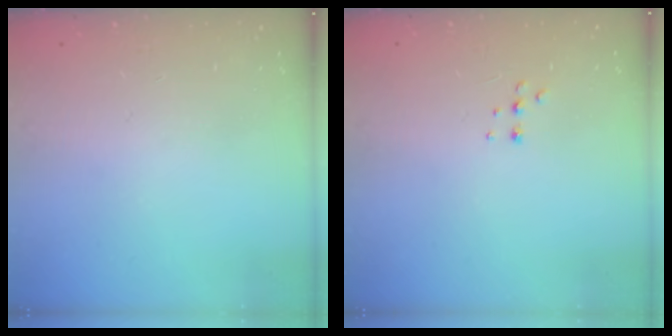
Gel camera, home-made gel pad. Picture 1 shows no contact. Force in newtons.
{"total": 3.4, "press": 3.3, "slide": 0.6}